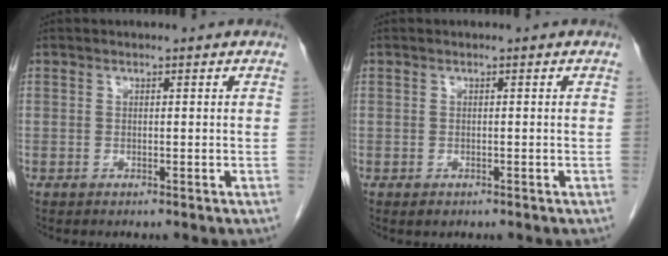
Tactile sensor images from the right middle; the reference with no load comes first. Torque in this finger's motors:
{"motor_torque": [0.48, -0.14, -0.06, 0.00]}